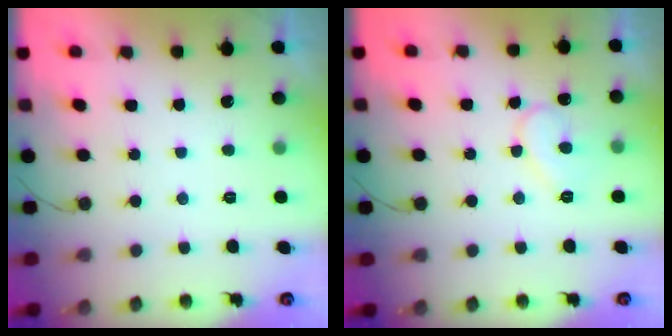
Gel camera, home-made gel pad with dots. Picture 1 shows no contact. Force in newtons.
{"total": 8.7, "press": 8.6, "slide": 0.6}